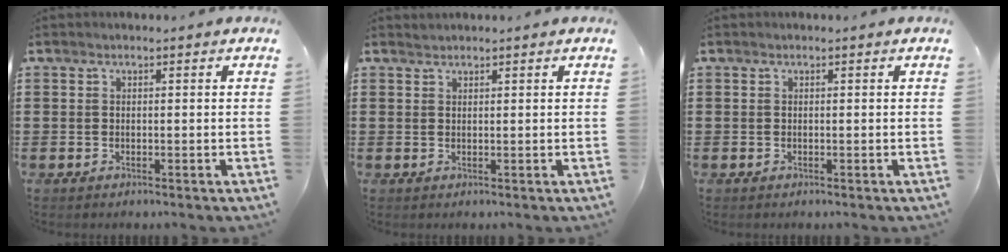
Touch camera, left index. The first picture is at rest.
{"total": 0.8, "force": [0.8, 0.1, 0.1], "torque": [-0.004, -0.001, 0.015]}
{"total": 0.0}